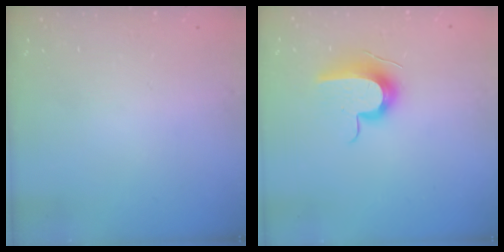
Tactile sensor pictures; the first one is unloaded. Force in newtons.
{"total": 10.6, "press": 10.5, "slide": 1.3}